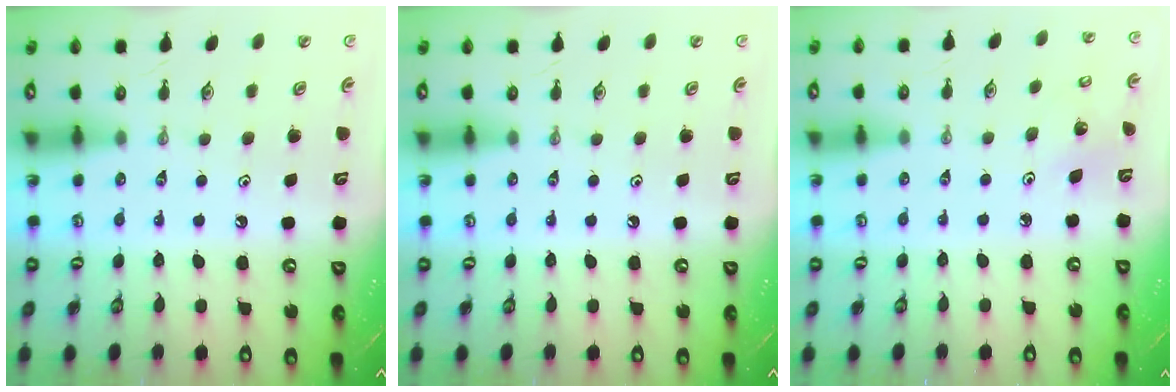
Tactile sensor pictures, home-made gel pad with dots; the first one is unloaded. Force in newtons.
{"total": 0.0}
{"total": 3.1, "press": 3.1, "slide": 0.2}